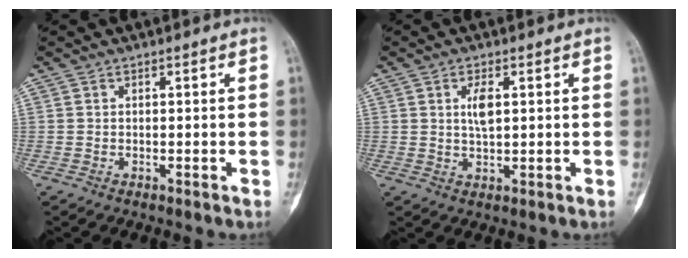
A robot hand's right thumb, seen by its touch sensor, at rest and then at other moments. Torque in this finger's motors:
{"motor_torque": [0.00, 0.02, 0.06, -0.04, 0.01]}